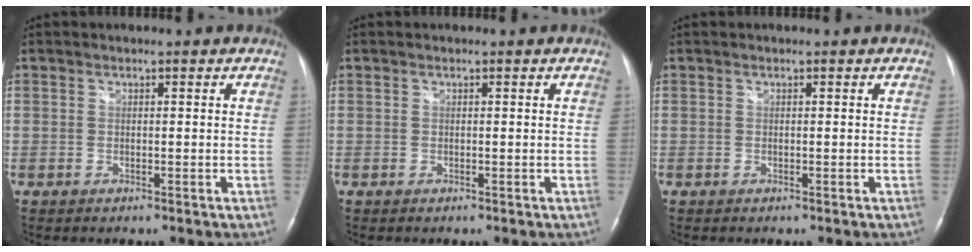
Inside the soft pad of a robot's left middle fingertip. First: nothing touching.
{"total": 0.0}
{"total": 0.0}